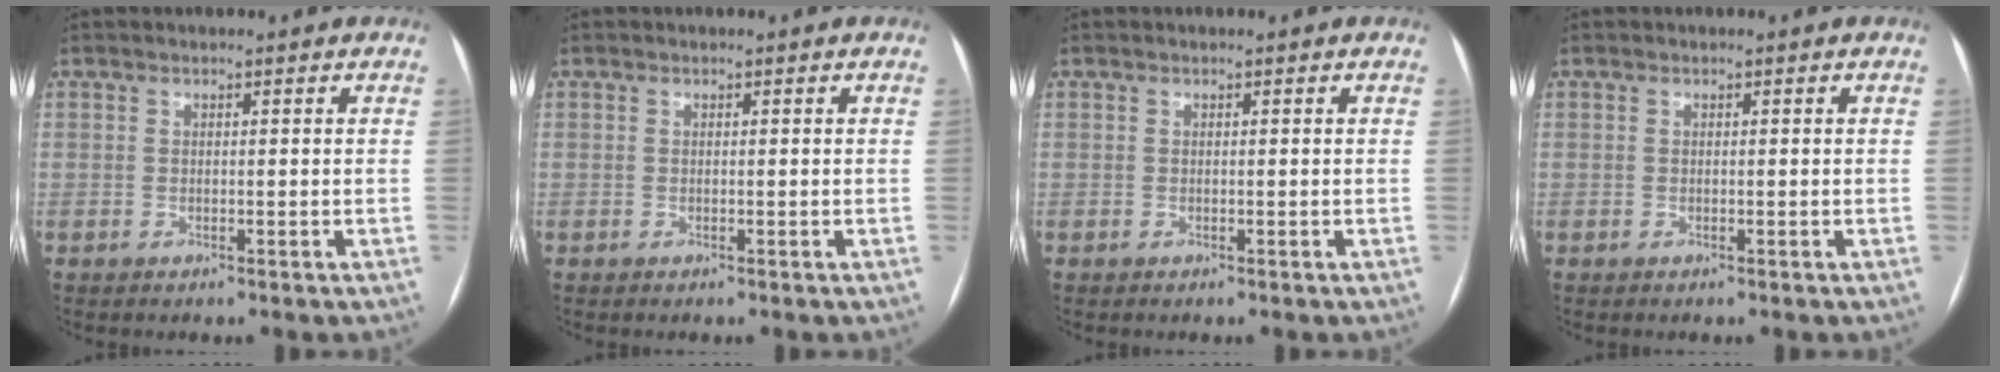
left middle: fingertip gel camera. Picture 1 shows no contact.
{"total": 0.0}
{"total": 0.0}
{"total": 0.0}